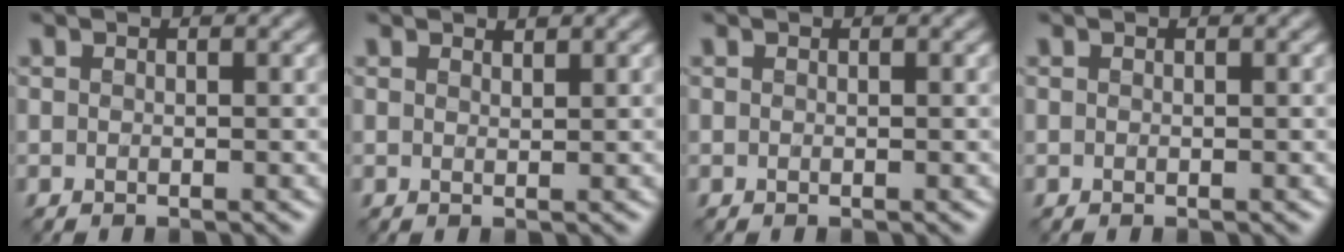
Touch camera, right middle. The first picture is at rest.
{"total": 0.8, "force": [0.8, 0.0, 0.1], "torque": [-0.005, 0.000, 0.015]}
{"total": 0.0}
{"total": 0.0}